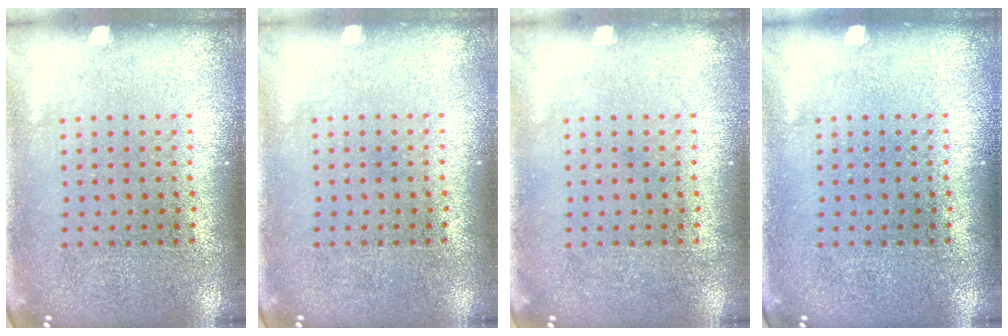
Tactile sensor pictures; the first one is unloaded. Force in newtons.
{"total": 0.0}
{"total": 0.0}
{"total": 0.0}